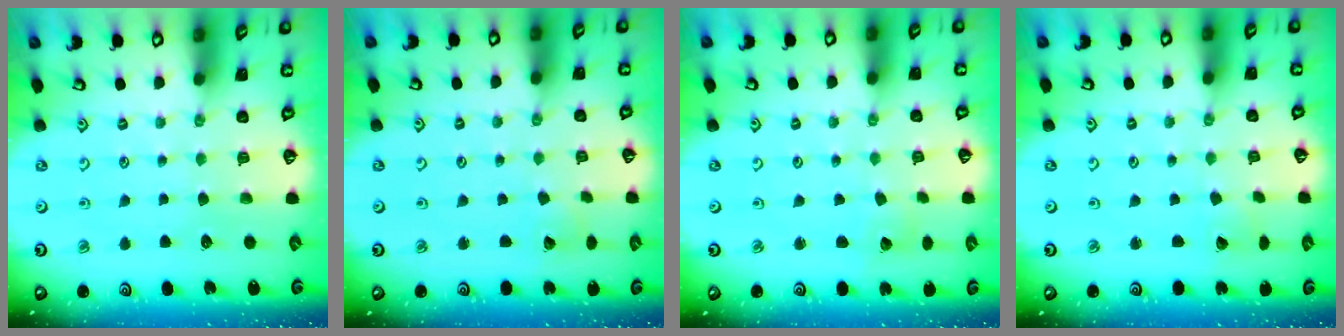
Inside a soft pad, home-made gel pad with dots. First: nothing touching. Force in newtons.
{"total": 2.8, "press": 2.8, "slide": 0.0}
{"total": 3.0, "press": 3.0, "slide": 0.3}
{"total": 2.6, "press": 2.6, "slide": 0.2}